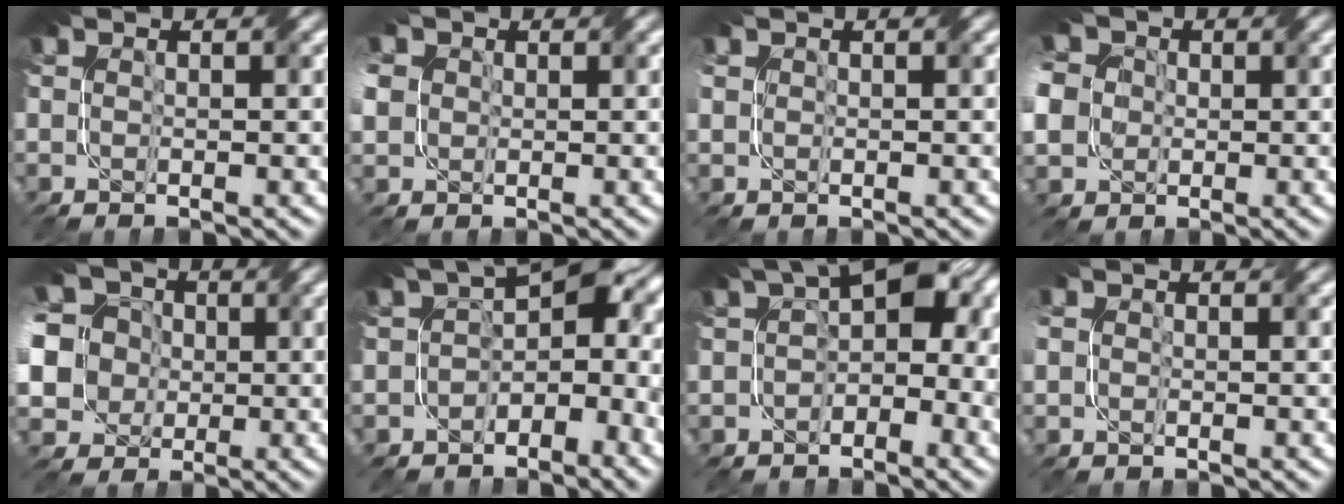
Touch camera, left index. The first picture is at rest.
{"total": 4.2, "force": [1.0, 3.8, 1.4], "torque": [-0.051, 0.024, 0.010]}
{"total": 1.4, "force": [1.0, 0.7, -0.5], "torque": [0.014, 0.005, 0.012]}
{"total": 9.1, "force": [0.1, 8.3, 3.6], "torque": [-0.096, 0.014, -0.036]}
{"total": 12.3, "force": [2.1, 11.1, 4.9], "torque": [-0.147, 0.037, 0.002]}
{"total": 6.4, "force": [-1.5, 4.4, 4.5], "torque": [-0.044, 0.010, -0.035]}
{"total": 6.4, "force": [0.1, 4.1, 4.9], "torque": [-0.061, 0.018, -0.016]}
{"total": 1.3, "force": [0.4, 1.3, 0.1], "torque": [-0.002, 0.012, 0.002]}